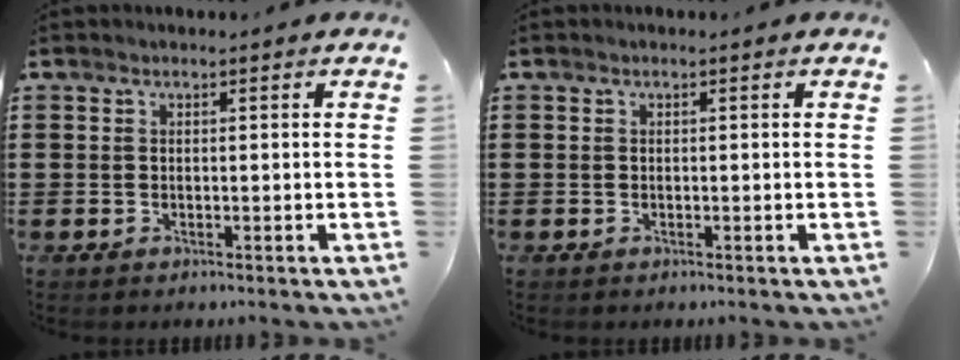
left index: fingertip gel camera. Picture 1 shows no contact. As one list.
[{"total": 0.0}]